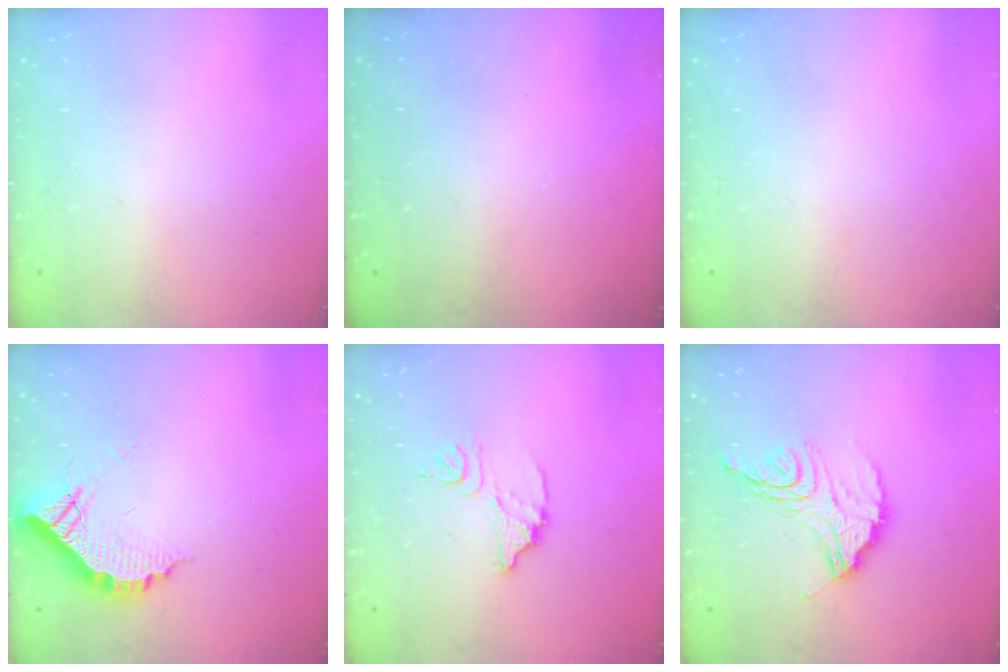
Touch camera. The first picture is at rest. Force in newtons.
{"total": 3.3, "press": 3.3, "slide": 0.1}
{"total": 0.0}
{"total": 10.4, "press": 10.4, "slide": 0.7}
{"total": 9.1, "press": 9.1, "slide": 0.7}
{"total": 14.4, "press": 14.4, "slide": 1.1}